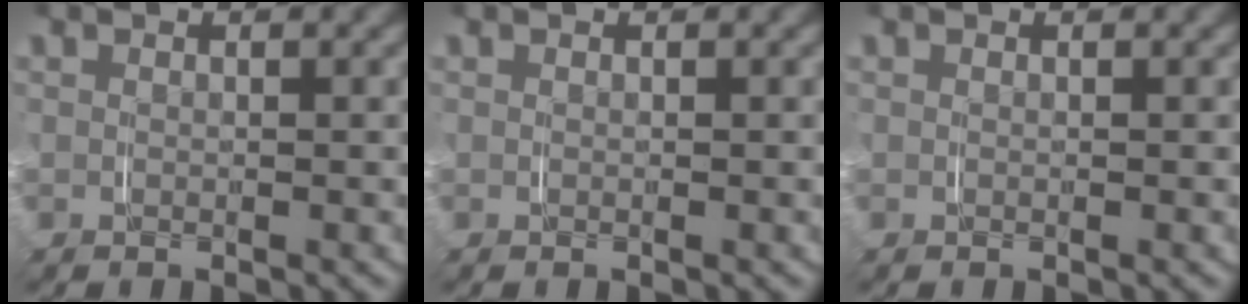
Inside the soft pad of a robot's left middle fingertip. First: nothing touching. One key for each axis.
{"total": 0.0}
{"total": 0.0}